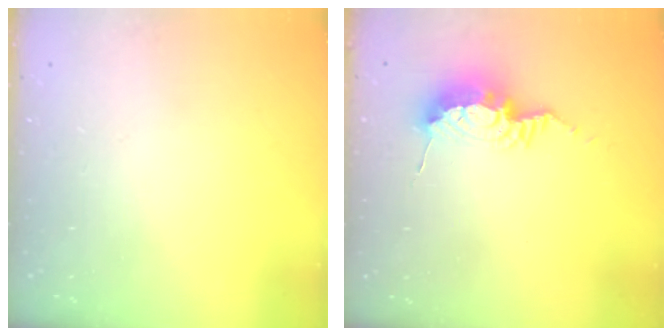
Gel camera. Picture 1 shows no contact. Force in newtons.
{"total": 9.4, "press": 9.4, "slide": 0.9}